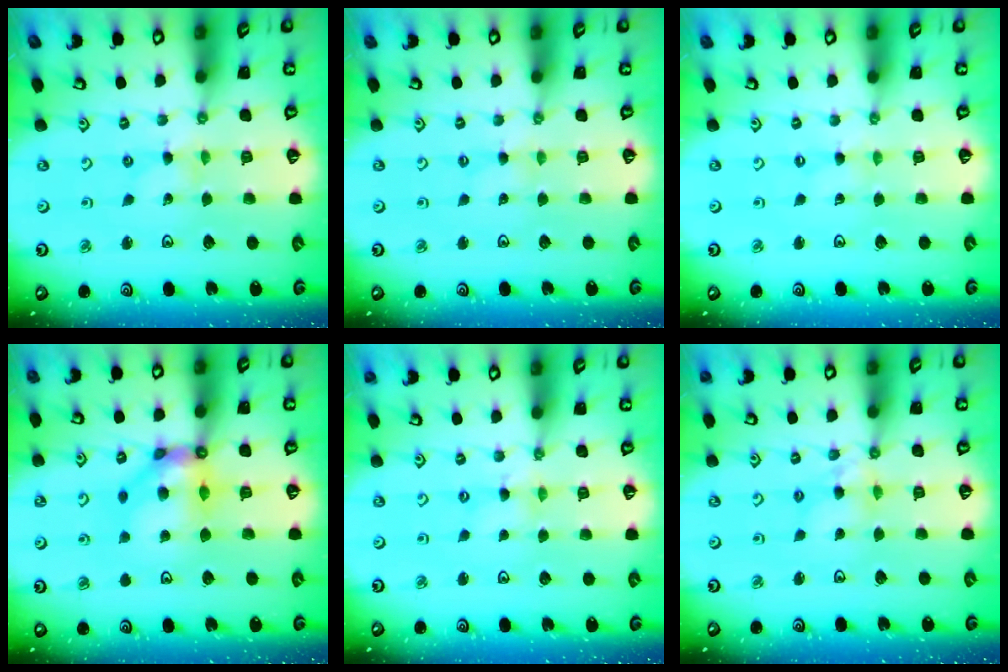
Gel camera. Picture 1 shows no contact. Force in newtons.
{"total": 1.0, "press": 0.9, "slide": 0.2}
{"total": 0.0}
{"total": 10.6, "press": 10.6, "slide": 1.3}
{"total": 1.3, "press": 1.2, "slide": 0.2}
{"total": 5.9, "press": 5.9, "slide": 0.7}